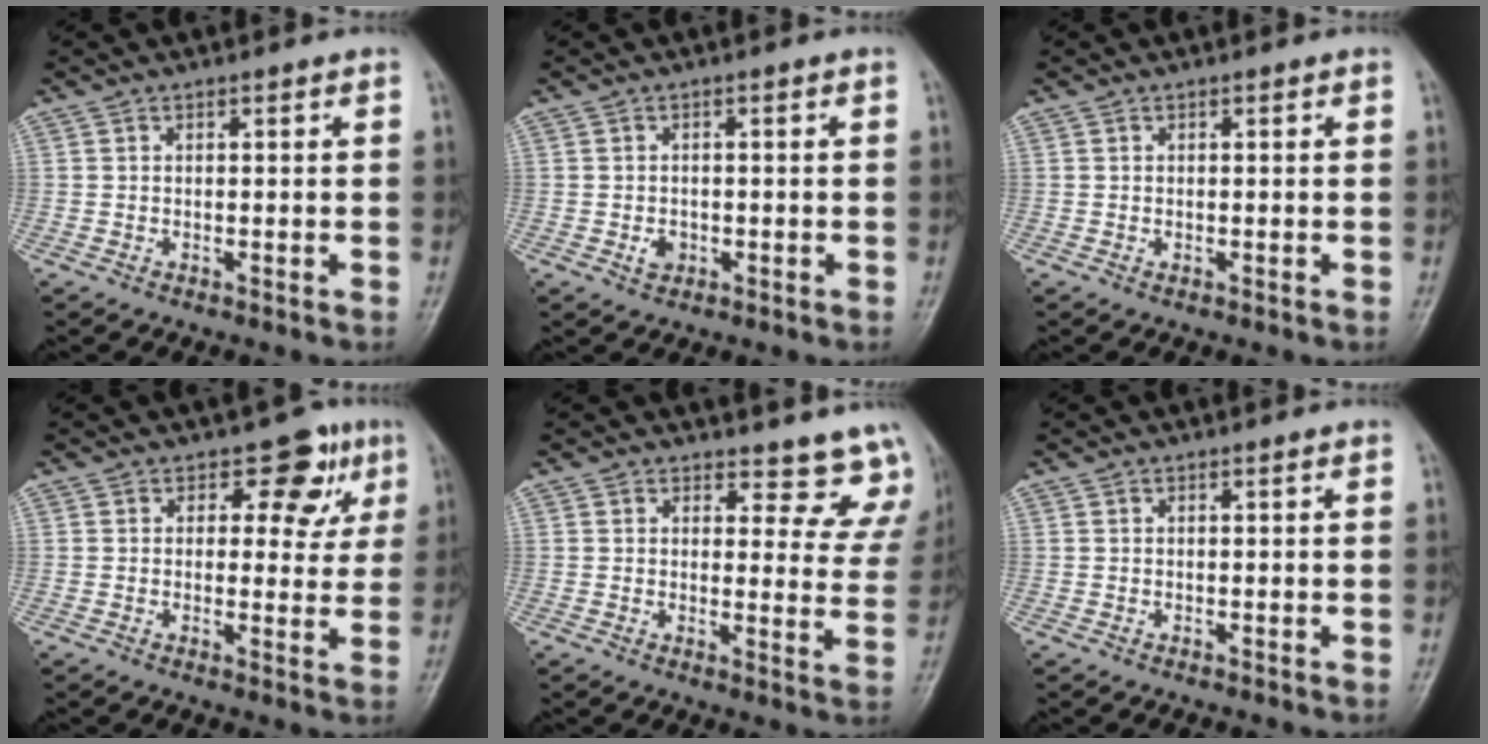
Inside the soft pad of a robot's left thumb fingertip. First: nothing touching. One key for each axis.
{"total": 2.4, "fx": -0.8, "fy": 1.9, "fz": 1.2, "tx": -0.011, "ty": 0.003, "tz": -0.011}
{"total": 0.8, "fx": 0.0, "fy": 0.5, "fz": 0.6, "tx": -0.006, "ty": 0.001, "tz": 0.002}
{"total": 7.4, "fx": 3.1, "fy": 5.1, "fz": 4.4, "tx": -0.006, "ty": -0.006, "tz": 0.032}
{"total": 11.1, "fx": 10.3, "fy": 4.0, "fz": 0.4, "tx": 0.053, "ty": -0.081, "tz": 0.085}
{"total": 0.0}